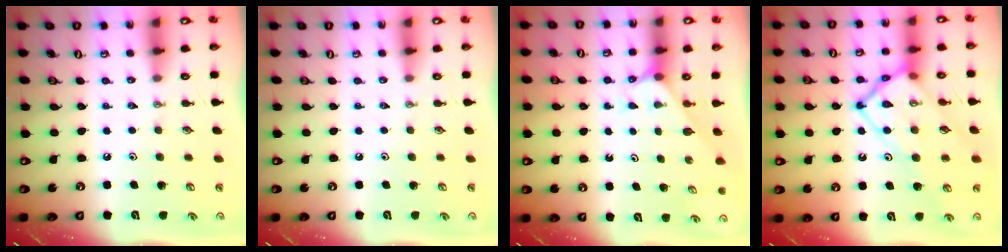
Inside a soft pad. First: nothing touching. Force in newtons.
{"total": 0.0}
{"total": 2.9, "press": 2.9, "slide": 0.4}
{"total": 17.4, "press": 17.3, "slide": 1.7}